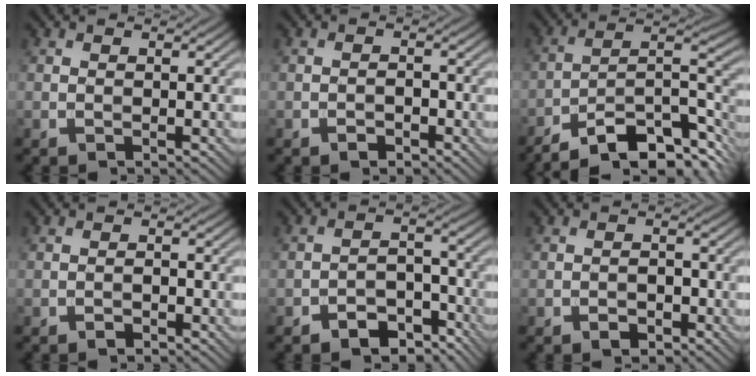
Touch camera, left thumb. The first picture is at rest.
{"total": 1.7, "force": [-1.1, 1.0, 0.8], "torque": [-0.009, 0.002, -0.021]}
{"total": 14.5, "force": [-10.8, 4.1, 8.8], "torque": [-0.149, 0.000, -0.179]}
{"total": 1.2, "force": [-0.8, 0.6, 0.6], "torque": [-0.007, 0.002, -0.014]}
{"total": 6.0, "force": [-4.2, 3.2, 2.7], "torque": [-0.036, 0.002, -0.078]}
{"total": 2.2, "force": [-1.3, 1.4, 1.2], "torque": [-0.015, 0.002, -0.023]}